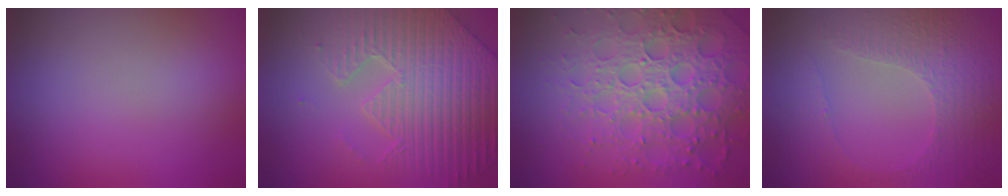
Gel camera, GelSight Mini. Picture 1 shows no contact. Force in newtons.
{"total": 8.8, "press": 6.5, "slide": 6.0}
{"total": 7.3, "press": 7.2, "slide": 1.6}
{"total": 4.6, "press": 3.3, "slide": 3.2}